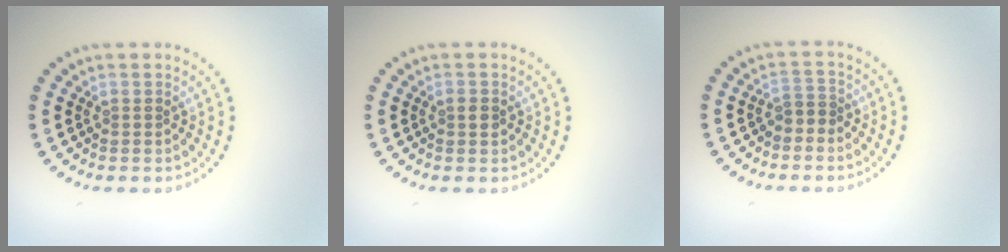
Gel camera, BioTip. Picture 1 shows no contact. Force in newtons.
{"total": 0.9, "press": 0.8, "slide": 0.2}
{"total": 1.3, "press": 1.1, "slide": 0.7}